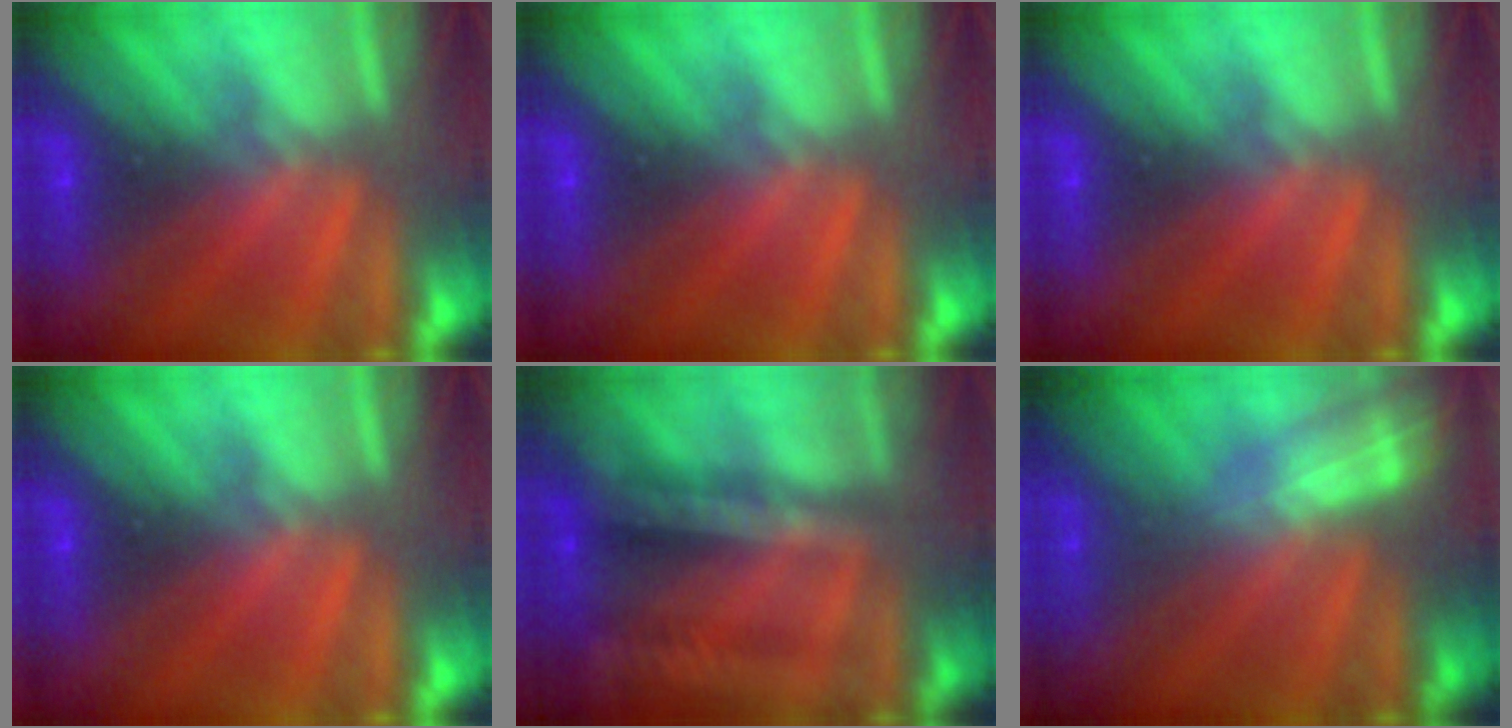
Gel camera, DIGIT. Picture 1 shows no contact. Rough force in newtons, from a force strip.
{"total": 0.0}
{"total": 0.0}
{"total": 0.0}
{"total": 2.4}
{"total": 2.4}